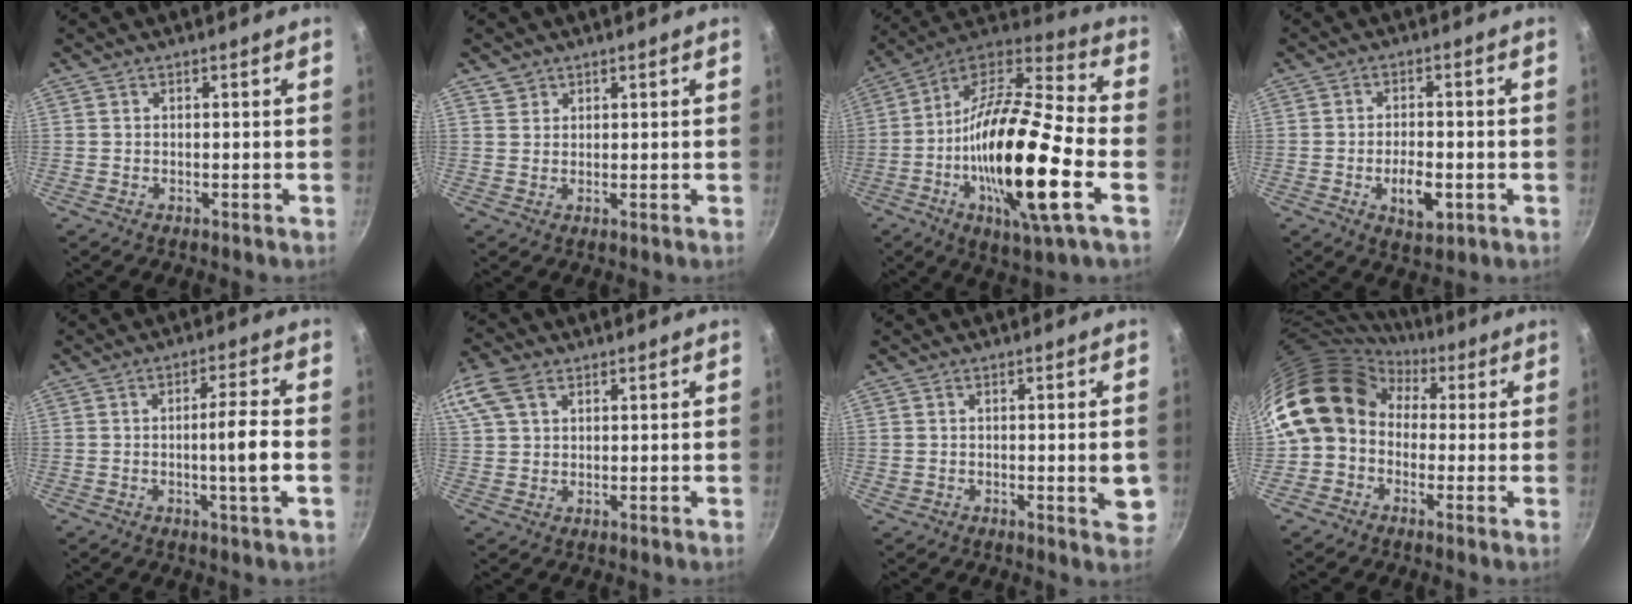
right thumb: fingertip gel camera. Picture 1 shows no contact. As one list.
[{"total": 2.1, "force": [1.3, 1.6, 0.1], "torque": [0.013, 0.004, 0.022]}, {"total": 26.5, "force": [-6.5, 6.8, 24.8], "torque": [-0.442, 0.019, -0.134]}, {"total": 6.6, "force": [-1.9, 3.2, 5.4], "torque": [-0.078, 0.007, -0.027]}, {"total": 6.8, "force": [-1.2, -0.1, 6.7], "torque": [-0.116, 0.010, -0.021]}, {"total": 8.9, "force": [4.3, 5.7, 5.3], "torque": [-0.110, 0.017, 0.081]}, {"total": 4.7, "force": [-0.5, 1.4, 4.5], "torque": [-0.054, -0.007, -0.006]}, {"total": 12.7, "force": [1.4, 10.6, 7.0], "torque": [-0.093, 0.030, 0.002]}]